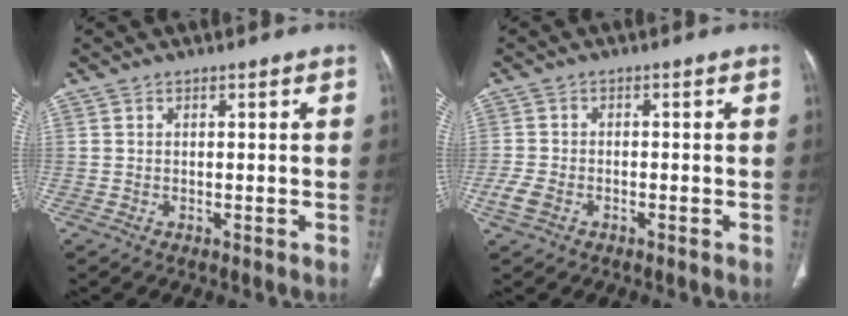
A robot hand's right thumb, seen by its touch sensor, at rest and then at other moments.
{"total": 3.3, "force": [-1.6, 2.1, 1.9], "torque": [-0.052, 0.004, -0.029]}